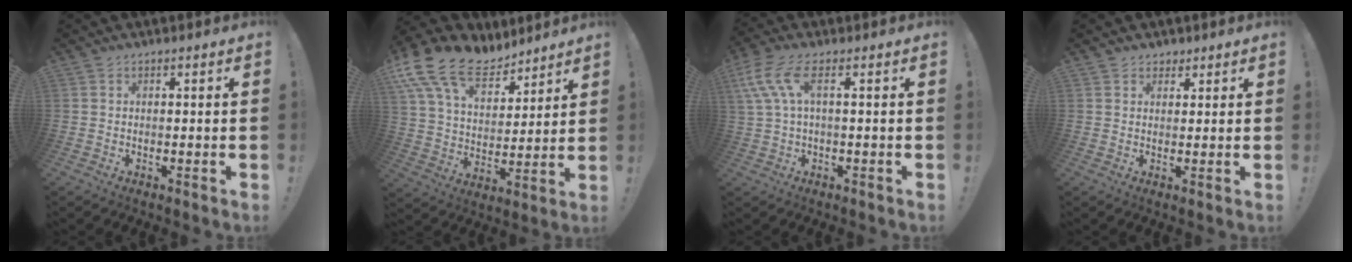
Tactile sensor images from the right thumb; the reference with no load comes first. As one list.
[{"total": 17.8, "force": [12.0, 9.8, 8.8], "torque": [-0.160, -0.076, 0.225]}, {"total": 8.8, "force": [2.6, 3.4, 7.7], "torque": [-0.167, -0.005, 0.051]}, {"total": 2.7, "force": [1.9, 1.9, 0.3], "torque": [0.000, -0.007, 0.034]}]